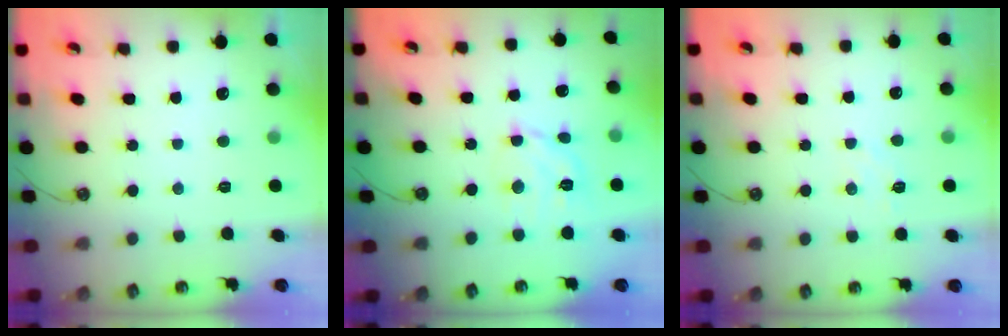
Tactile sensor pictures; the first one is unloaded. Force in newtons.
{"total": 11.1, "press": 11.0, "slide": 1.5}
{"total": 5.6, "press": 5.6, "slide": 0.7}